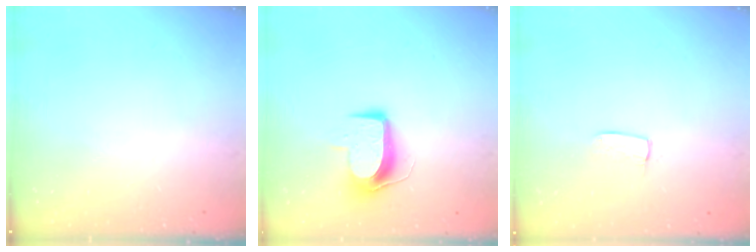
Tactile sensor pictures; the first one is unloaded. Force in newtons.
{"total": 9.2, "press": 9.2, "slide": 0.2}
{"total": 4.1, "press": 4.0, "slide": 0.2}